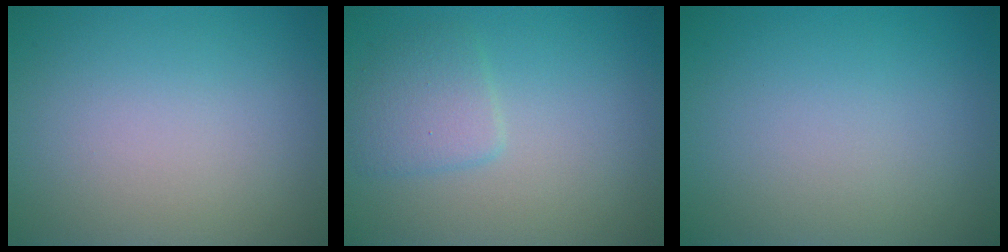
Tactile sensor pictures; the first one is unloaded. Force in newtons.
{"total": 2.3, "press": 2.3, "slide": 0.1}
{"total": 0.0}